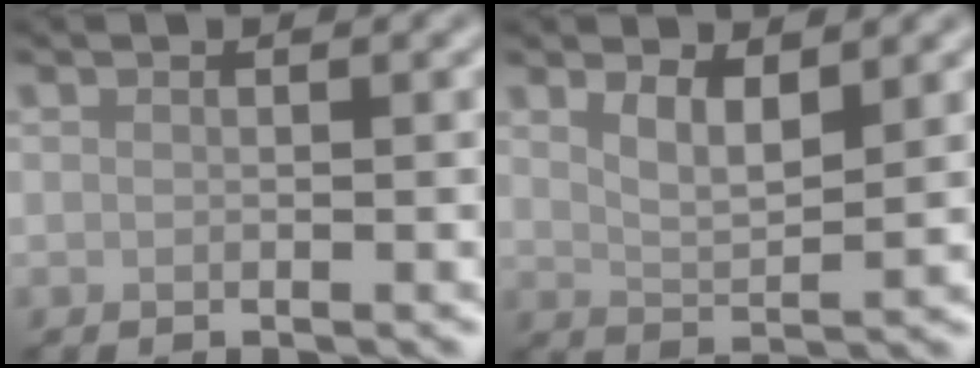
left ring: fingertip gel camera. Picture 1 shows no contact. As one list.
[{"total": 2.9, "force": [1.8, 0.9, 2.1], "torque": [-0.041, -0.009, 0.036]}]